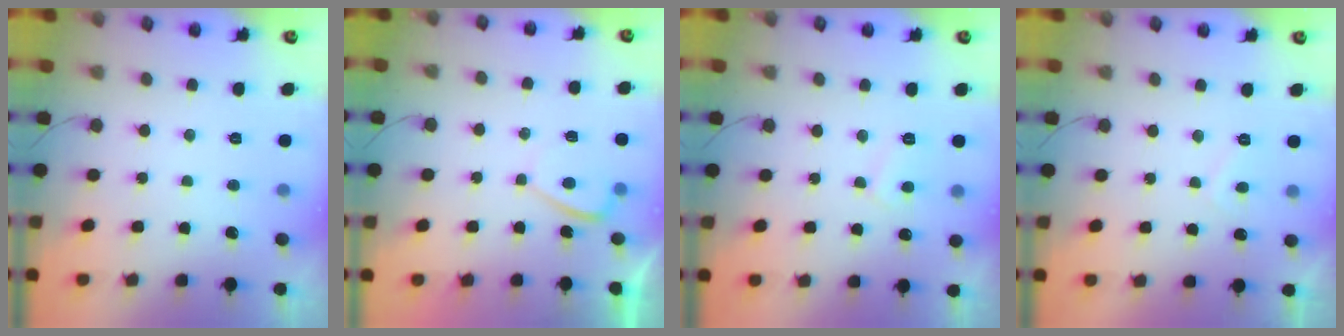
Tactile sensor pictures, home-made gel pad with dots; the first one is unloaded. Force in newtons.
{"total": 2.1, "press": 2.0, "slide": 0.7}
{"total": 5.5, "press": 5.5, "slide": 0.4}
{"total": 1.1, "press": 0.9, "slide": 0.6}